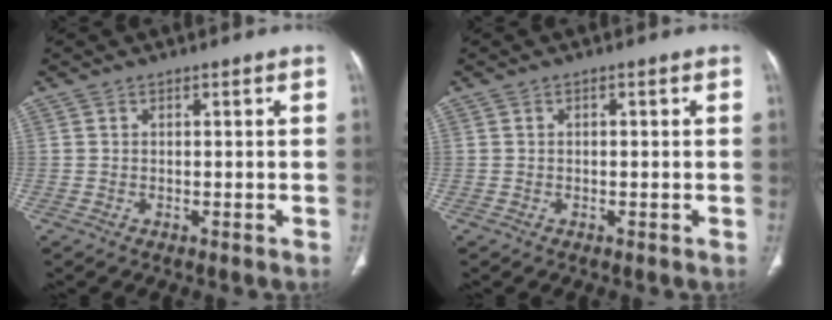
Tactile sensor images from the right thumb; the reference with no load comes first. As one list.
[{"total": 0.5, "force": [0.1, 0.2, 0.5], "torque": [-0.012, 0.004, 0.003]}]